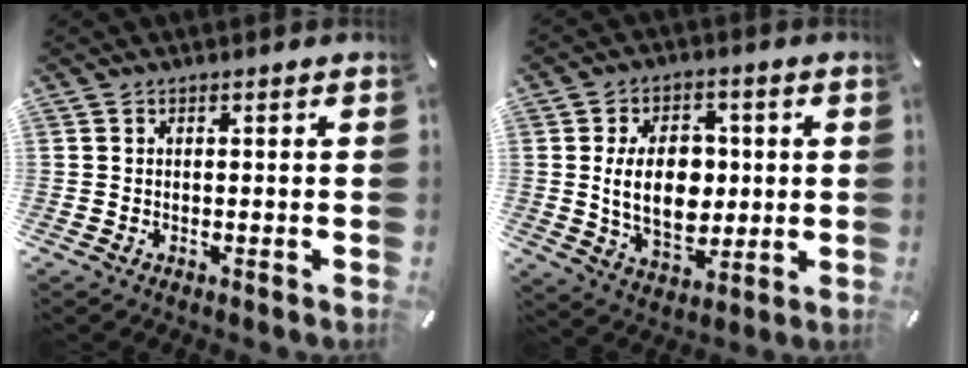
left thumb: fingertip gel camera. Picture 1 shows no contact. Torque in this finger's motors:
{"motor_torque": [0.05, 0.92, 0.36, -0.12, 0.18]}